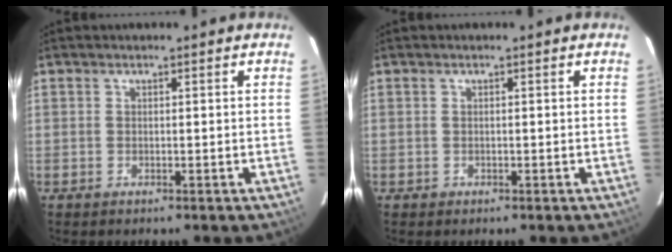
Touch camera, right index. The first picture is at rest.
{"total": 0.6, "force": [-0.3, 0.6, 0.0], "torque": [0.002, 0.001, -0.001]}